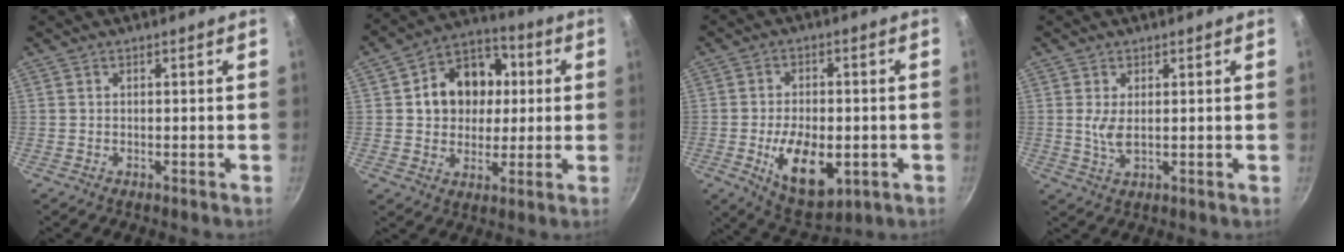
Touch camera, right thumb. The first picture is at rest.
{"total": 14.4, "force": [2.2, 11.6, 8.2], "torque": [-0.089, 0.018, 0.025]}
{"total": 13.0, "force": [-3.2, 7.2, 10.3], "torque": [-0.147, -0.001, -0.037]}
{"total": 3.4, "force": [0.6, 1.4, 3.1], "torque": [-0.063, -0.007, 0.016]}